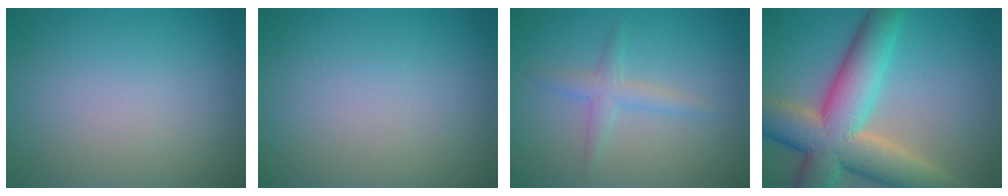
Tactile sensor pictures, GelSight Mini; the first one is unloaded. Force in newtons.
{"total": 0.0}
{"total": 2.0, "press": 2.0, "slide": 0.1}
{"total": 11.5, "press": 11.4, "slide": 0.9}